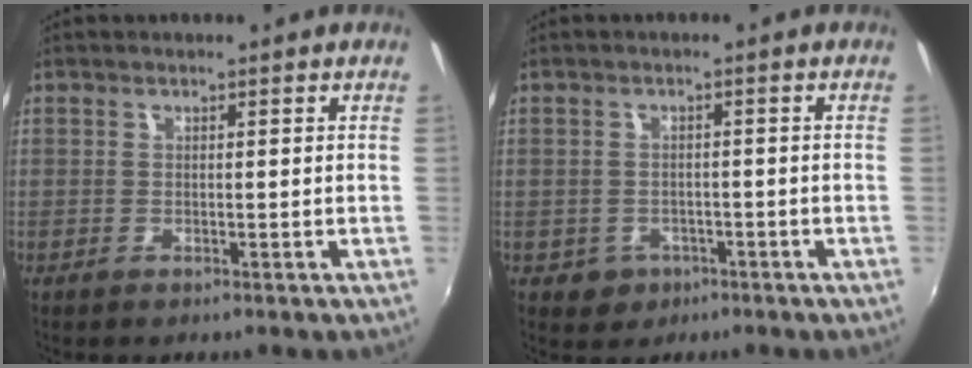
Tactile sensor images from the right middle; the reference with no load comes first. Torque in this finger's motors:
{"motor_torque": [0.22, -0.19, 0.03, 0.01]}